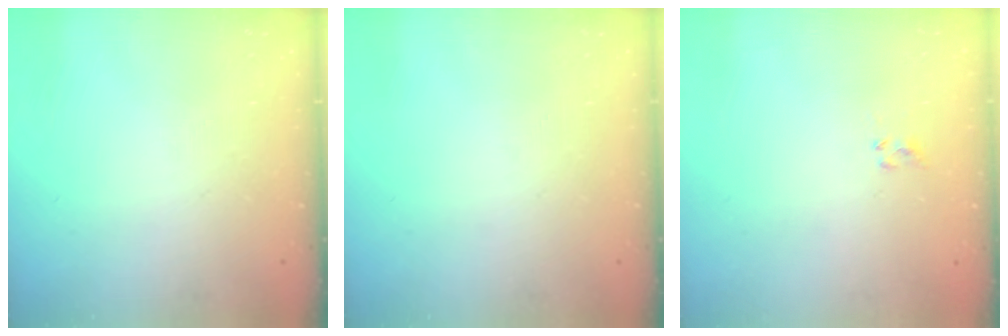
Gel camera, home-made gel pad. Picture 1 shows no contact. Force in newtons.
{"total": 0.0}
{"total": 2.2, "press": 2.1, "slide": 0.7}